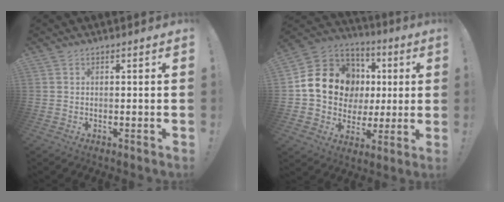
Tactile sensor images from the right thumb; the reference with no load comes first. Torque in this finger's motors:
{"motor_torque": [1.34, 1.40, 0.10, 0.07, 0.17]}